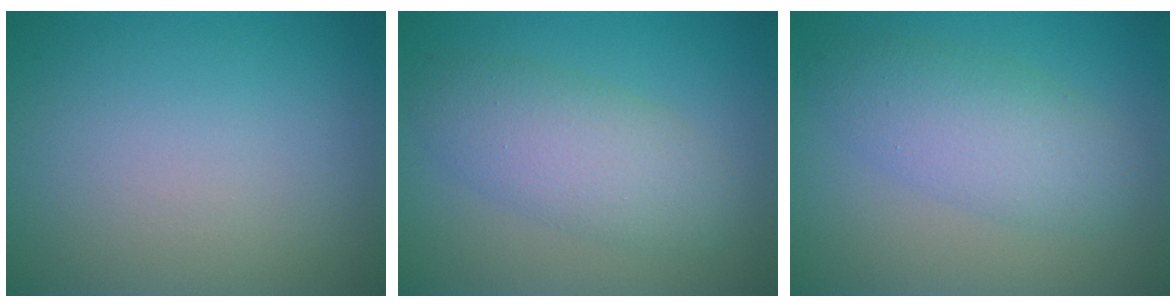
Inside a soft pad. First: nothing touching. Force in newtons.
{"total": 4.6, "press": 4.6, "slide": 0.2}
{"total": 4.5, "press": 4.5, "slide": 0.1}